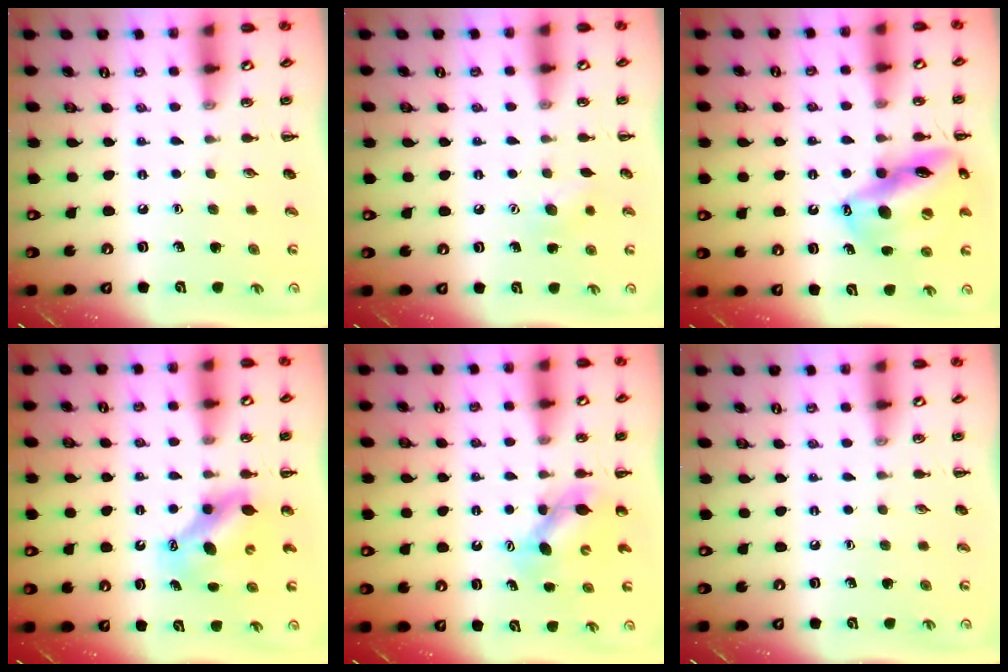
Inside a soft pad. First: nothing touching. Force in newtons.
{"total": 6.5, "press": 6.3, "slide": 1.6}
{"total": 17.8, "press": 17.2, "slide": 4.6}
{"total": 7.5, "press": 7.3, "slide": 1.4}
{"total": 6.4, "press": 6.3, "slide": 1.0}
{"total": 0.0}